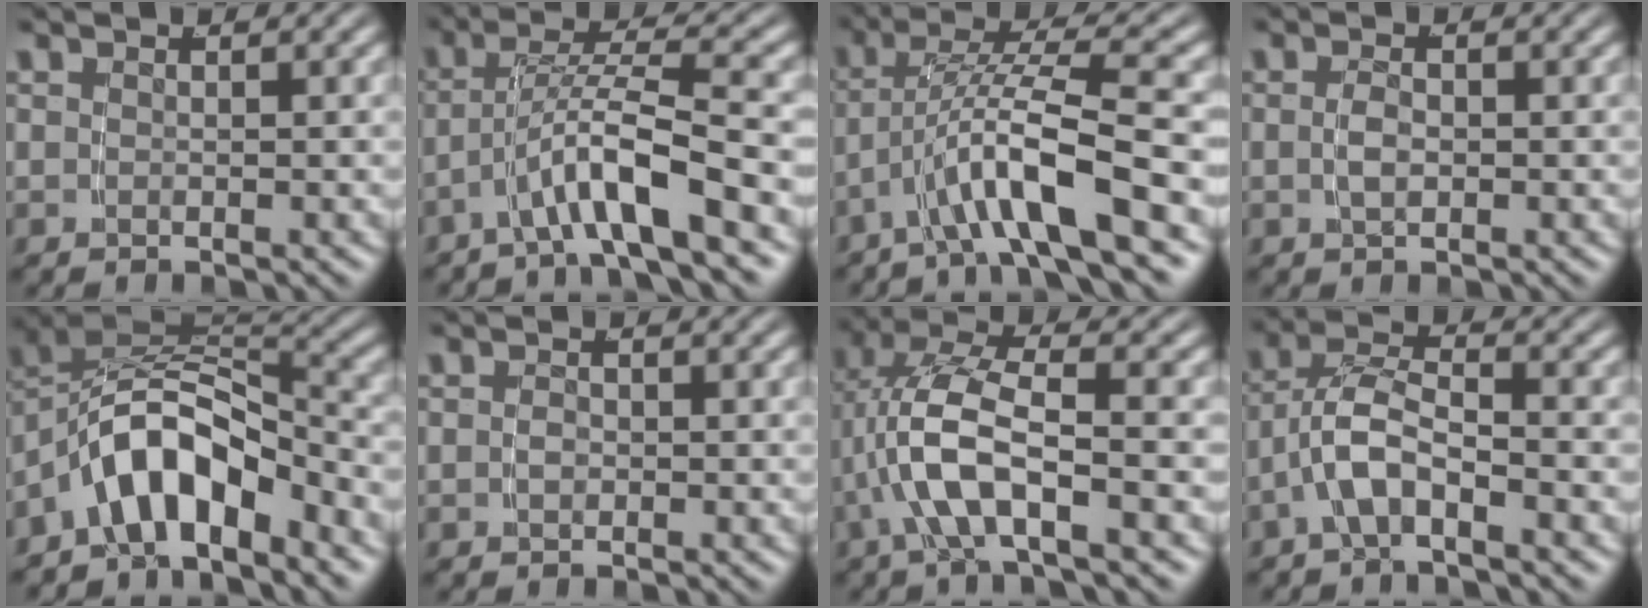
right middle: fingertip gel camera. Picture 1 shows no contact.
{"total": 4.6, "force": [-2.2, 0.3, 4.0], "torque": [-0.074, 0.002, -0.034]}
{"total": 5.2, "force": [-1.3, 1.2, 4.9], "torque": [-0.100, 0.000, -0.018]}
{"total": 1.2, "force": [-0.5, 0.1, 1.1], "torque": [-0.027, -0.007, -0.003]}
{"total": 10.5, "force": [-1.9, 7.6, 7.1], "torque": [-0.134, -0.010, -0.032]}
{"total": 0.6, "force": [-0.5, 0.1, 0.3], "torque": [-0.016, -0.008, -0.003]}
{"total": 5.9, "force": [0.2, 2.1, 5.5], "torque": [-0.123, -0.004, 0.005]}
{"total": 4.6, "force": [-1.0, 2.6, 3.6], "torque": [-0.081, -0.009, -0.019]}